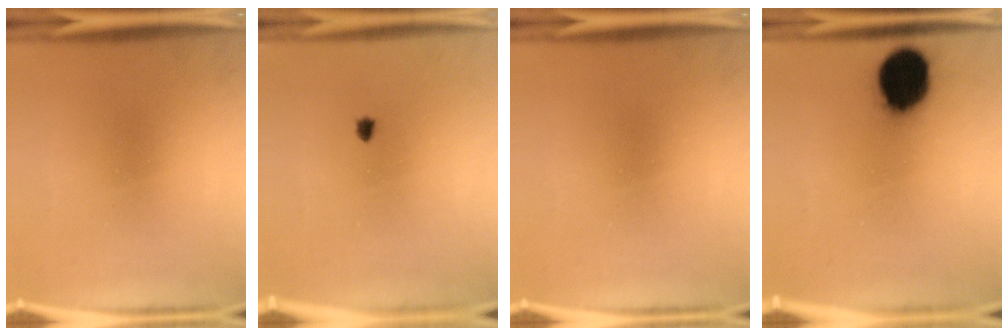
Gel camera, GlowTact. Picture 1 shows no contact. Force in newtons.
{"total": 0.6}
{"total": 0.0}
{"total": 15.5}